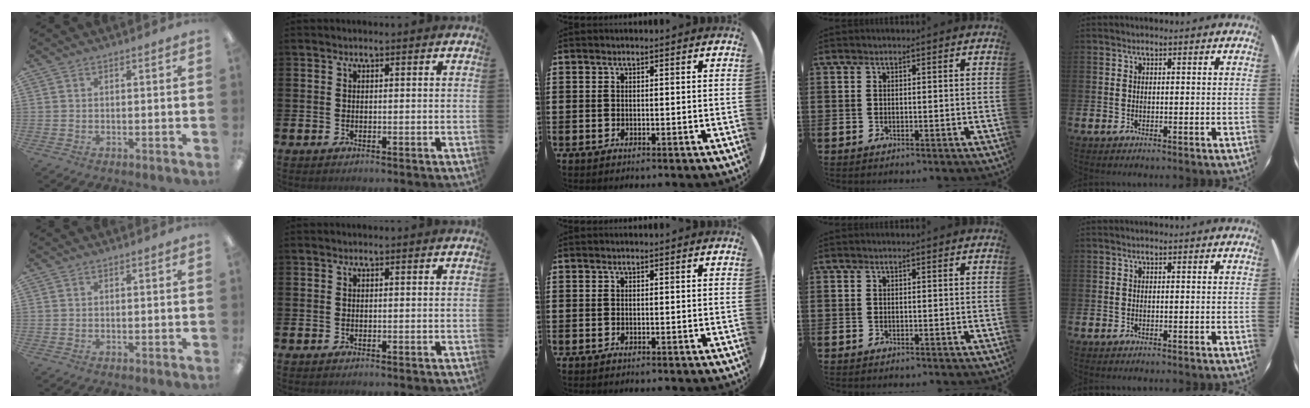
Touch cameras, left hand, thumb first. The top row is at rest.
{}